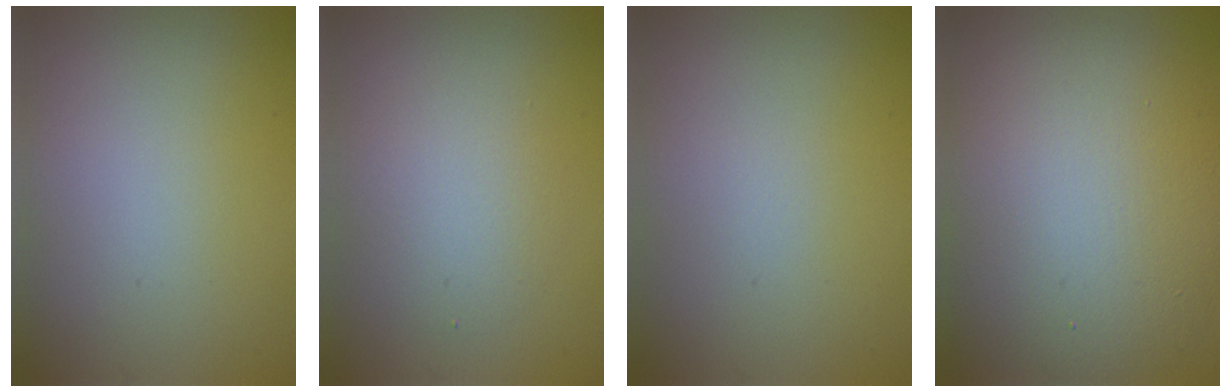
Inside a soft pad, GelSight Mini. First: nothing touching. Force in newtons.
{"total": 2.9, "press": 2.9, "slide": 0.2}
{"total": 0.0}
{"total": 12.8, "press": 12.7, "slide": 0.8}